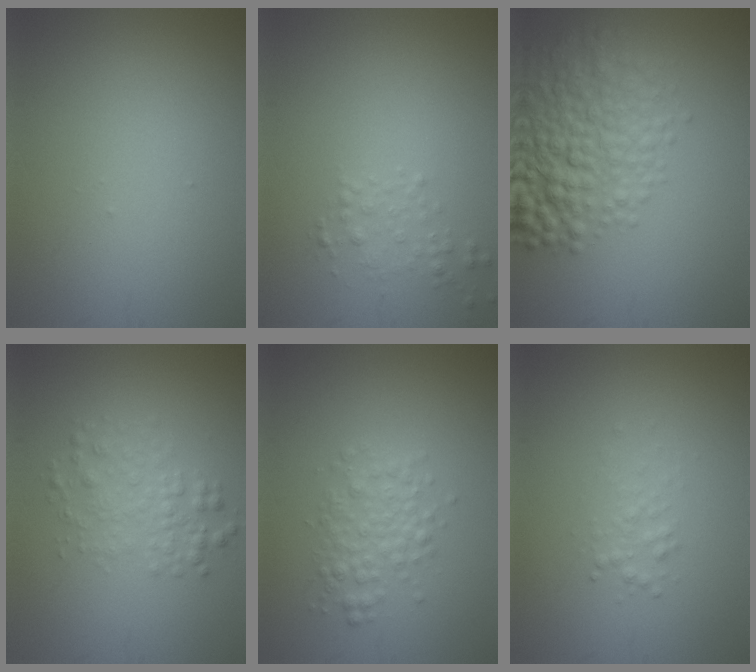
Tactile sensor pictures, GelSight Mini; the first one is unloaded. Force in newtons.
{"total": 1.4, "press": 1.4, "slide": 0.0}
{"total": 6.8, "press": 6.8, "slide": 0.2}
{"total": 2.7, "press": 2.7, "slide": 0.0}
{"total": 2.8, "press": 2.8, "slide": 0.0}
{"total": 1.1, "press": 1.1, "slide": 0.1}